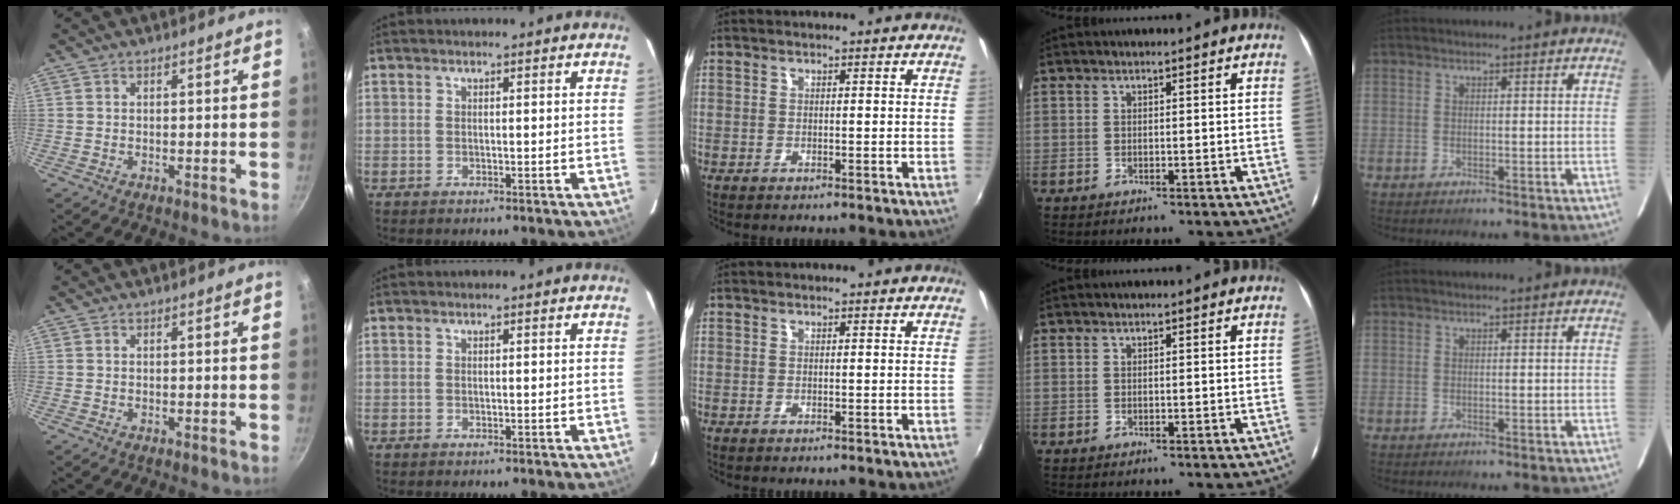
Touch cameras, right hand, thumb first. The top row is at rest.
{}